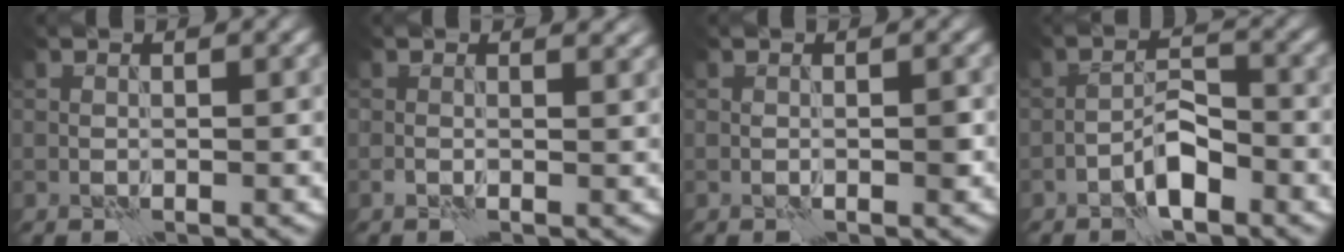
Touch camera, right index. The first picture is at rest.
{"total": 1.5, "force": [0.6, 0.8, 1.2], "torque": [-0.016, -0.005, 0.005]}
{"total": 0.7, "force": [-0.1, 0.3, 0.6], "torque": [-0.008, 0.001, -0.001]}
{"total": 3.0, "force": [-1.9, 1.0, 2.0], "torque": [-0.032, 0.011, -0.038]}